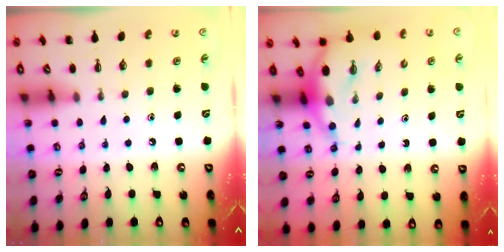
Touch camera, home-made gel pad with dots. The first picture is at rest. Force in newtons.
{"total": 6.4, "press": 6.3, "slide": 1.2}